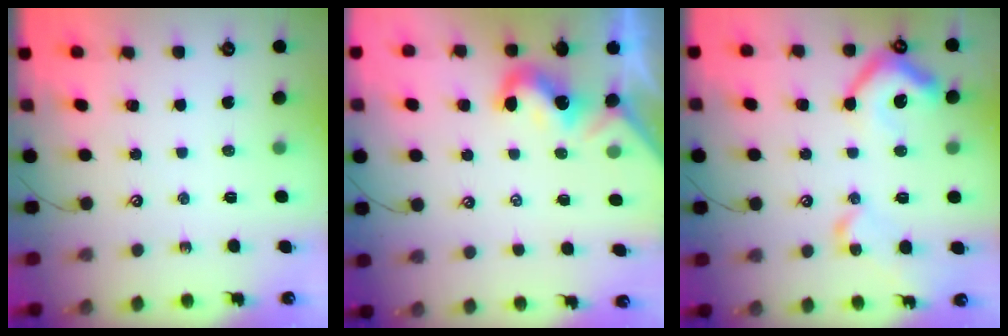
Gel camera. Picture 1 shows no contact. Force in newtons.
{"total": 0.7, "press": 0.5, "slide": 0.4}
{"total": 14.1, "press": 14.0, "slide": 1.7}